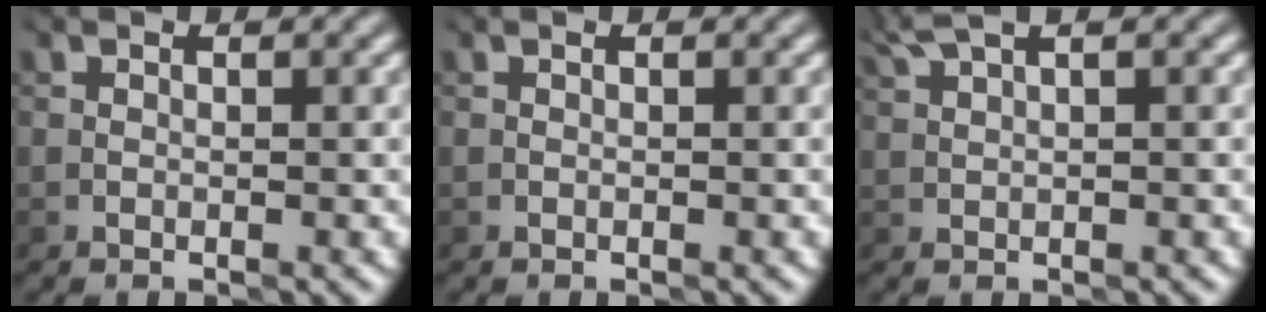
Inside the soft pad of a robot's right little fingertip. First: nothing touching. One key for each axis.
{"total": 0.0}
{"total": 2.2, "fx": 1.9, "fy": 0.0, "fz": 1.1, "tx": -0.033, "ty": 0.009, "tz": 0.047}